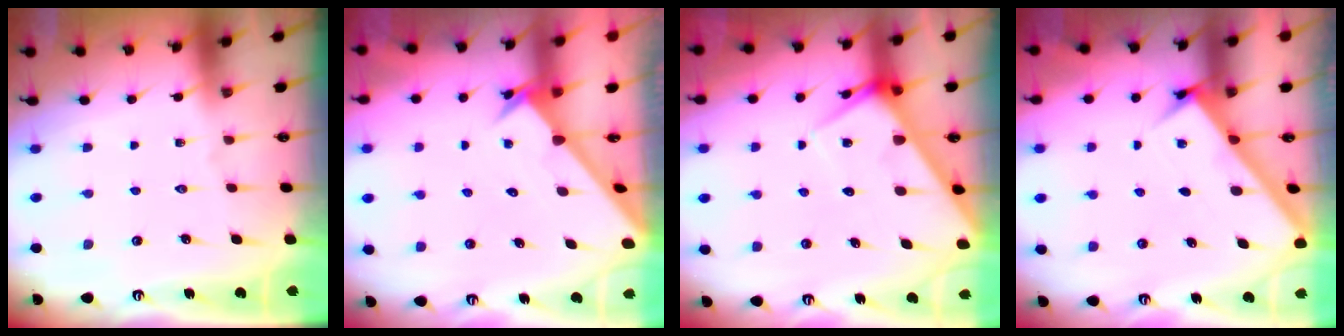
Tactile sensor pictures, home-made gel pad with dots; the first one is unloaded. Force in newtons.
{"total": 2.4, "press": 2.4, "slide": 0.2}
{"total": 5.7, "press": 5.6, "slide": 0.6}
{"total": 2.9, "press": 2.9, "slide": 0.2}